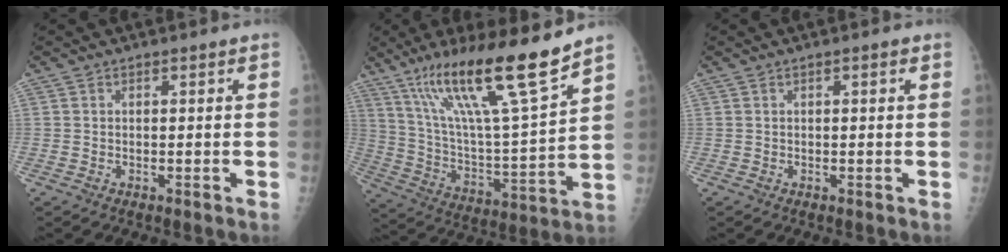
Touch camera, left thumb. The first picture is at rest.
{"total": 21.5, "force": [14.4, 1.8, 15.9], "torque": [-0.257, -0.061, 0.257]}
{"total": 0.9, "force": [0.4, 0.2, 0.8], "torque": [-0.015, 0.002, 0.004]}